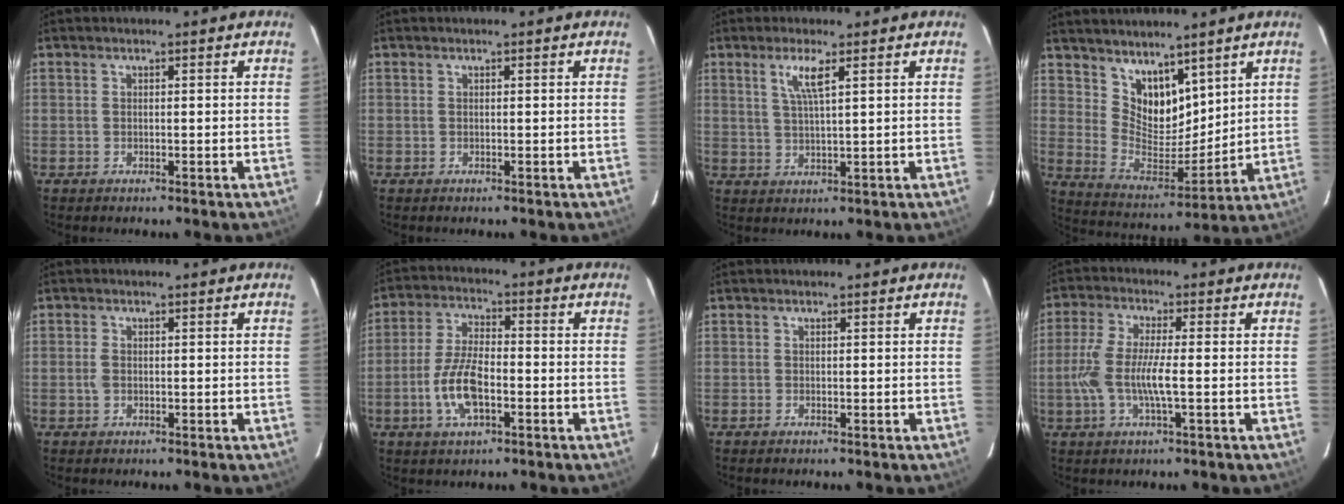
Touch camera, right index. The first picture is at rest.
{"total": 0.0}
{"total": 4.3, "force": [2.1, 0.1, 3.7], "torque": [-0.074, -0.002, 0.041]}
{"total": 11.1, "force": [7.9, 6.2, 4.8], "torque": [-0.080, -0.003, 0.161]}
{"total": 1.4, "force": [-0.2, 0.9, 1.0], "torque": [-0.024, 0.000, -0.004]}
{"total": 9.4, "force": [-3.1, 3.7, 8.0], "torque": [-0.169, 0.001, -0.059]}
{"total": 0.0}
{"total": 8.6, "force": [-1.6, 1.4, 8.3], "torque": [-0.177, -0.003, -0.032]}